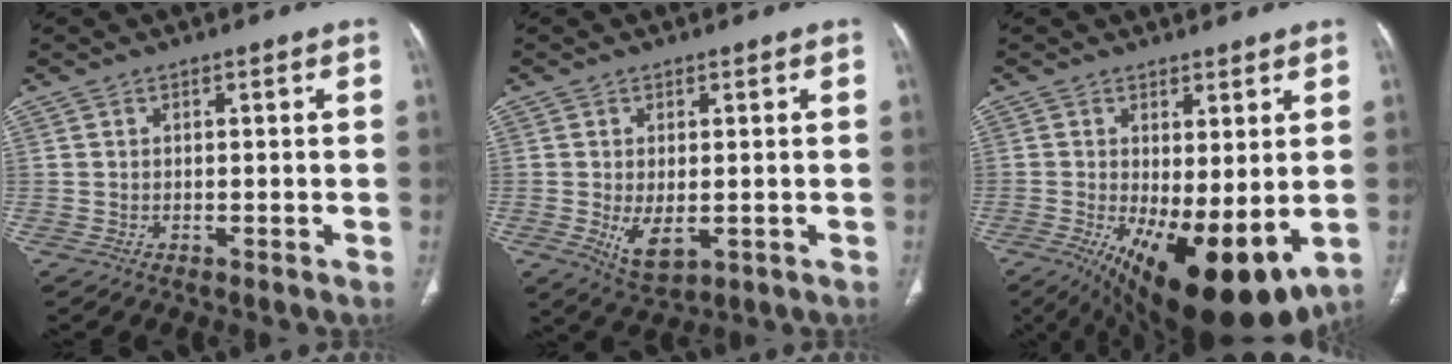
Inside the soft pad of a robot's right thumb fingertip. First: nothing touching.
{"total": 5.7, "force": [-1.1, 2.9, 4.8], "torque": [-0.083, -0.016, -0.005]}
{"total": 16.4, "force": [-3.8, 6.4, 14.6], "torque": [-0.226, -0.028, -0.033]}